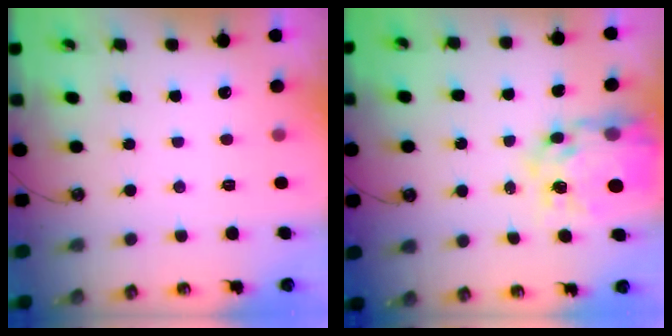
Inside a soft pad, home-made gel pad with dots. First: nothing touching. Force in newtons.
{"total": 14.5, "press": 14.4, "slide": 1.4}